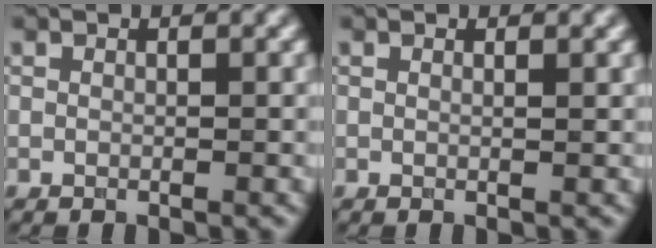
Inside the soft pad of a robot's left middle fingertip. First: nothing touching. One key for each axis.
{"total": 0.7, "fx": 0.3, "fy": 0.3, "fz": 0.6, "tx": -0.001, "ty": 0.003, "tz": 0.000}